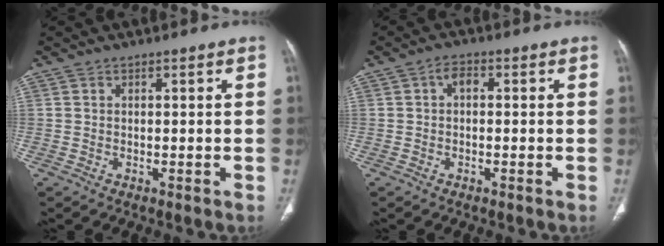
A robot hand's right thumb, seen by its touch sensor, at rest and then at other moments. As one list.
[{"total": 2.2, "force": [0.1, 1.3, 1.7], "torque": [-0.023, 0.007, -0.007]}]